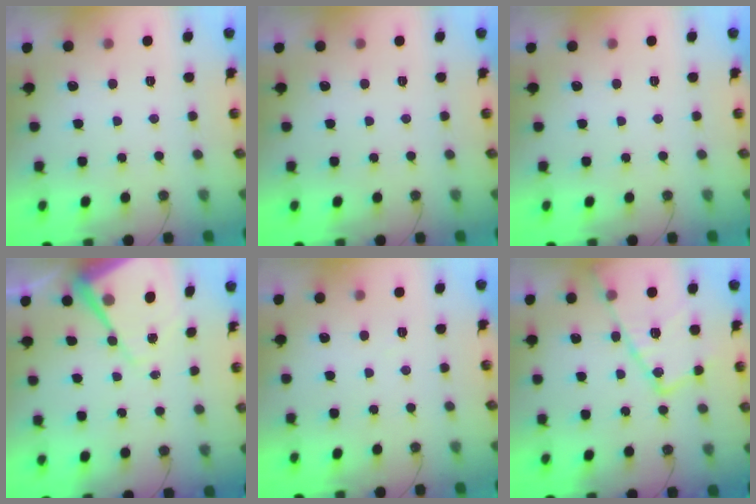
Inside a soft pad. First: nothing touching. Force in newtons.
{"total": 0.0}
{"total": 0.0}
{"total": 10.3, "press": 10.3, "slide": 0.9}
{"total": 3.0, "press": 2.9, "slide": 0.6}
{"total": 19.4, "press": 19.3, "slide": 1.7}